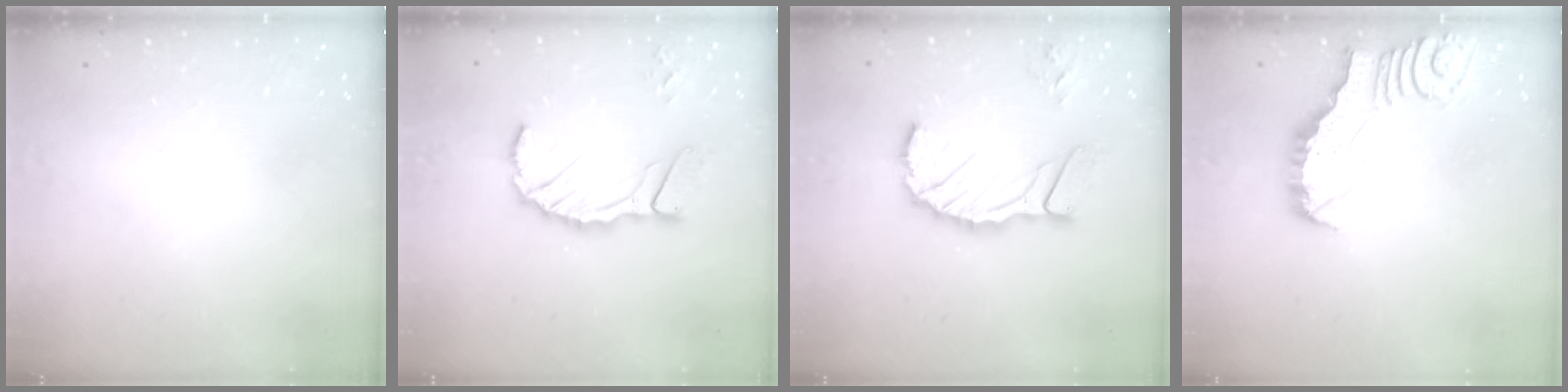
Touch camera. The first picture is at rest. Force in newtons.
{"total": 12.2, "press": 12.1, "slide": 1.6}
{"total": 14.3, "press": 14.2, "slide": 1.6}
{"total": 2.9, "press": 2.9, "slide": 0.2}